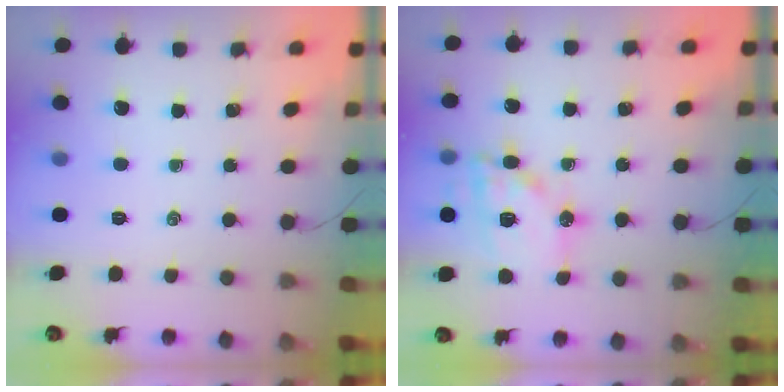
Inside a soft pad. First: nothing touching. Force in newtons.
{"total": 14.0, "press": 13.9, "slide": 2.2}